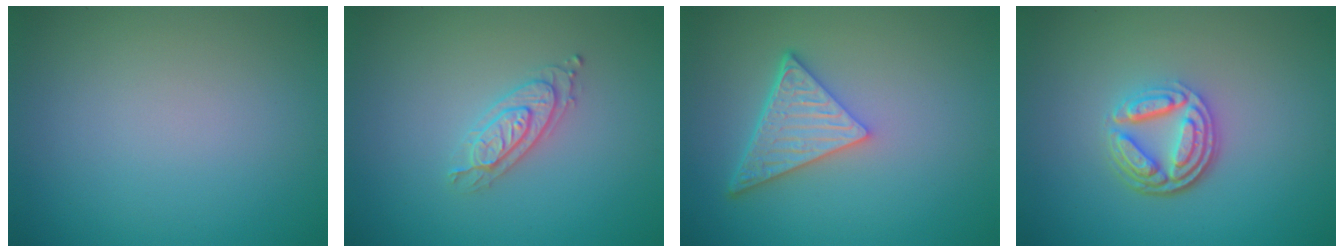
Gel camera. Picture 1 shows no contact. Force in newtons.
{"total": 2.4, "press": 2.2, "slide": 0.9}
{"total": 5.0, "press": 3.7, "slide": 3.3}
{"total": 4.6, "press": 3.5, "slide": 3.1}